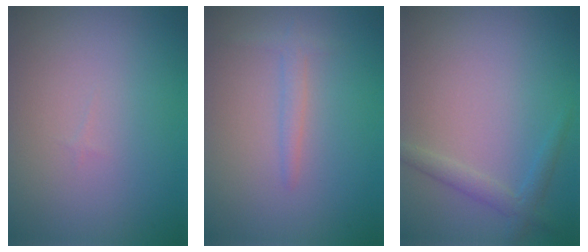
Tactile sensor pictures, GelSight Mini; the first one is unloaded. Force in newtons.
{"total": 1.3, "press": 1.3, "slide": 0.1}
{"total": 1.8, "press": 1.8, "slide": 0.0}